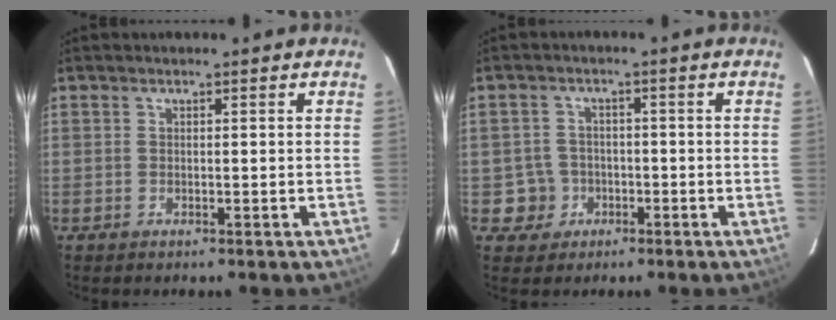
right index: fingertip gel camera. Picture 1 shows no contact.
{"total": 4.7, "force": [-1.6, 4.4, 0.0], "torque": [-0.008, 0.022, -0.024]}